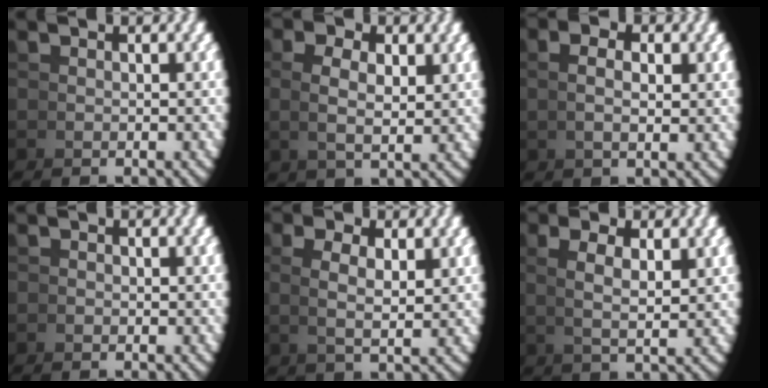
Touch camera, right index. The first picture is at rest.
{"total": 2.2, "force": [1.3, 0.3, 1.8], "torque": [-0.026, -0.001, 0.031]}
{"total": 1.6, "force": [0.9, -0.2, 1.3], "torque": [-0.018, 0.005, 0.020]}
{"total": 0.7, "force": [-0.2, -0.6, -0.3], "torque": [0.012, 0.003, -0.007]}
{"total": 2.6, "force": [1.4, 0.1, 2.2], "torque": [-0.032, 0.001, 0.032]}
{"total": 2.9, "force": [1.7, 0.1, 2.4], "torque": [-0.034, 0.003, 0.037]}